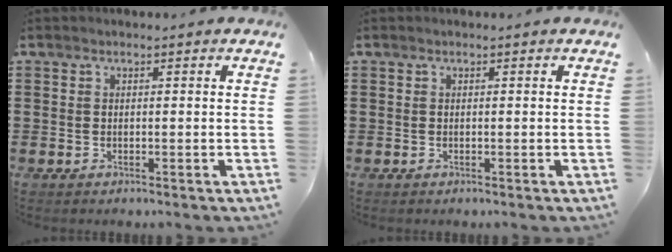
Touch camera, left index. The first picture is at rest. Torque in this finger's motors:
{"motor_torque": [0.00, 0.00, 0.00, -0.01]}